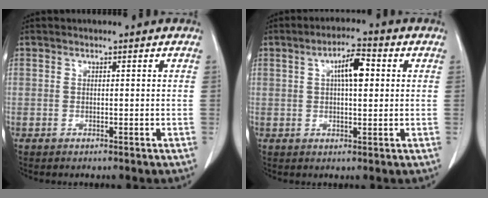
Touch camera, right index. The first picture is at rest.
{"total": 5.8, "force": [1.4, 1.6, 5.3], "torque": [-0.093, 0.012, 0.023]}